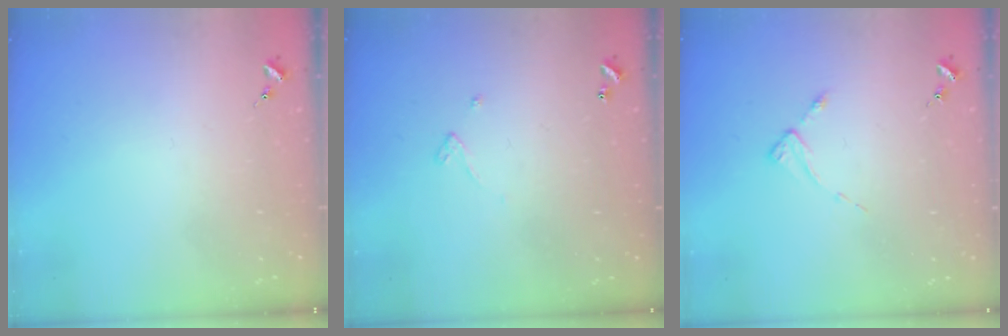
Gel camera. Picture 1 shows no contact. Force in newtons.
{"total": 2.6, "press": 2.6, "slide": 0.2}
{"total": 2.6, "press": 2.6, "slide": 0.3}